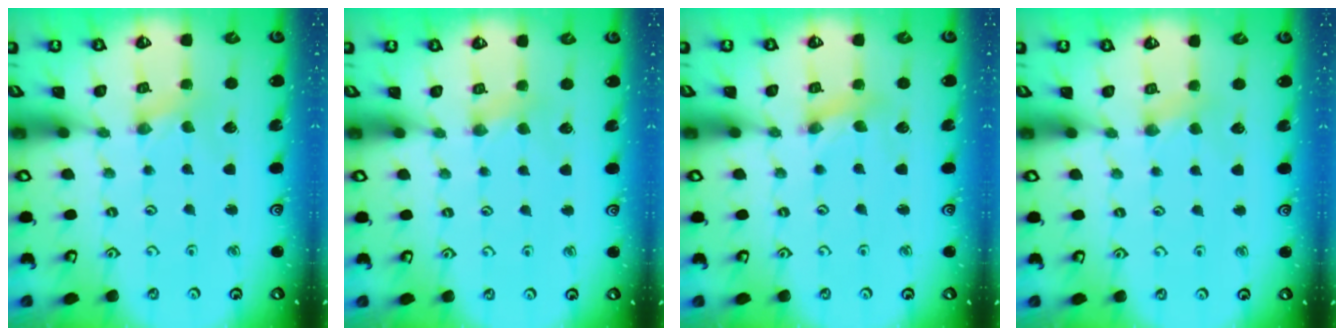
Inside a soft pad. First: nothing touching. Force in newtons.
{"total": 2.7, "press": 2.7, "slide": 0.4}
{"total": 2.1, "press": 2.1, "slide": 0.3}
{"total": 2.7, "press": 2.7, "slide": 0.4}